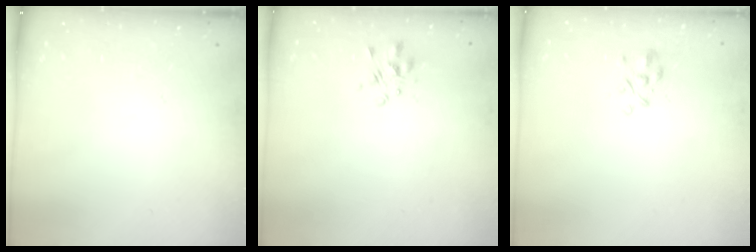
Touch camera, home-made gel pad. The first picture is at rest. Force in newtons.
{"total": 2.3, "press": 2.2, "slide": 0.7}
{"total": 2.7, "press": 2.5, "slide": 1.0}